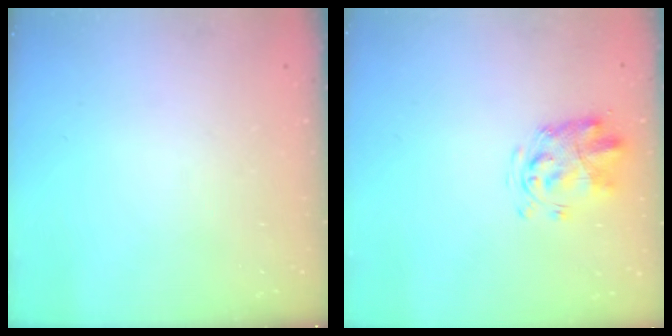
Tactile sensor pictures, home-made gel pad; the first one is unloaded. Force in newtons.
{"total": 3.3, "press": 3.2, "slide": 0.8}